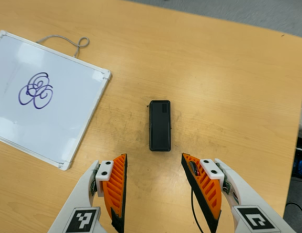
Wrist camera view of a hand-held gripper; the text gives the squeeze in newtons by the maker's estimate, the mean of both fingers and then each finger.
{"total": 0.0}